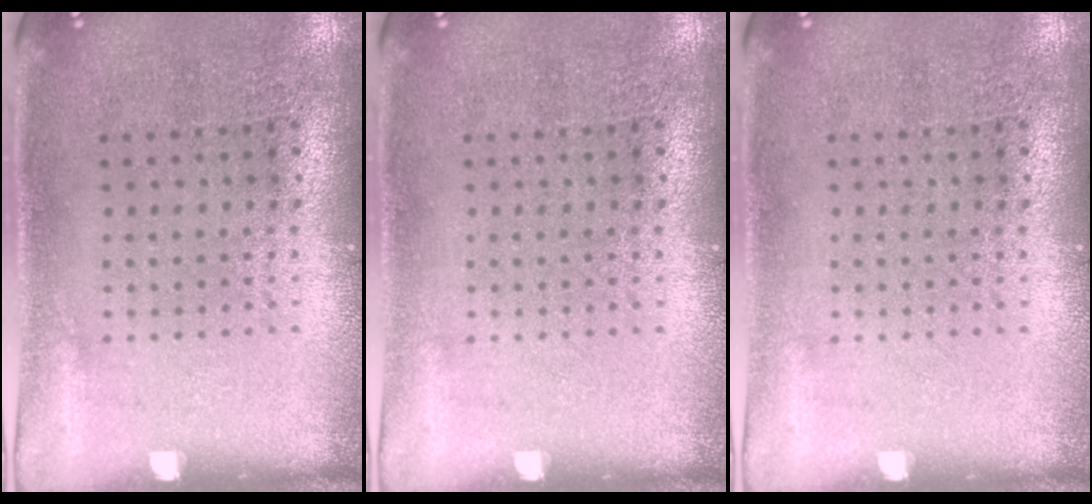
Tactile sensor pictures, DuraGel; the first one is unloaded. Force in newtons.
{"total": 0.0}
{"total": 0.0}